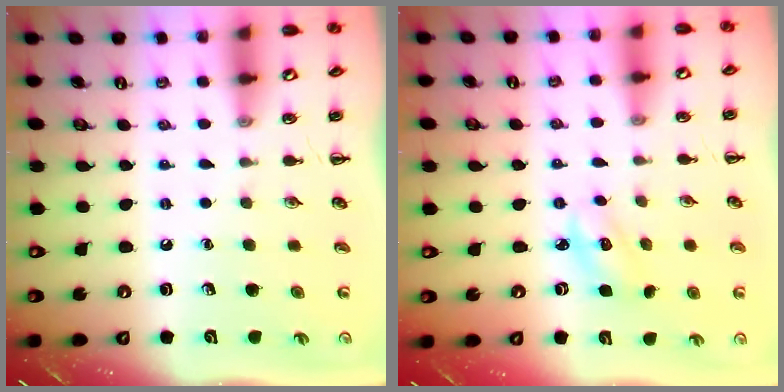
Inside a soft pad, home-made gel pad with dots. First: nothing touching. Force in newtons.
{"total": 2.7, "press": 2.7, "slide": 0.4}